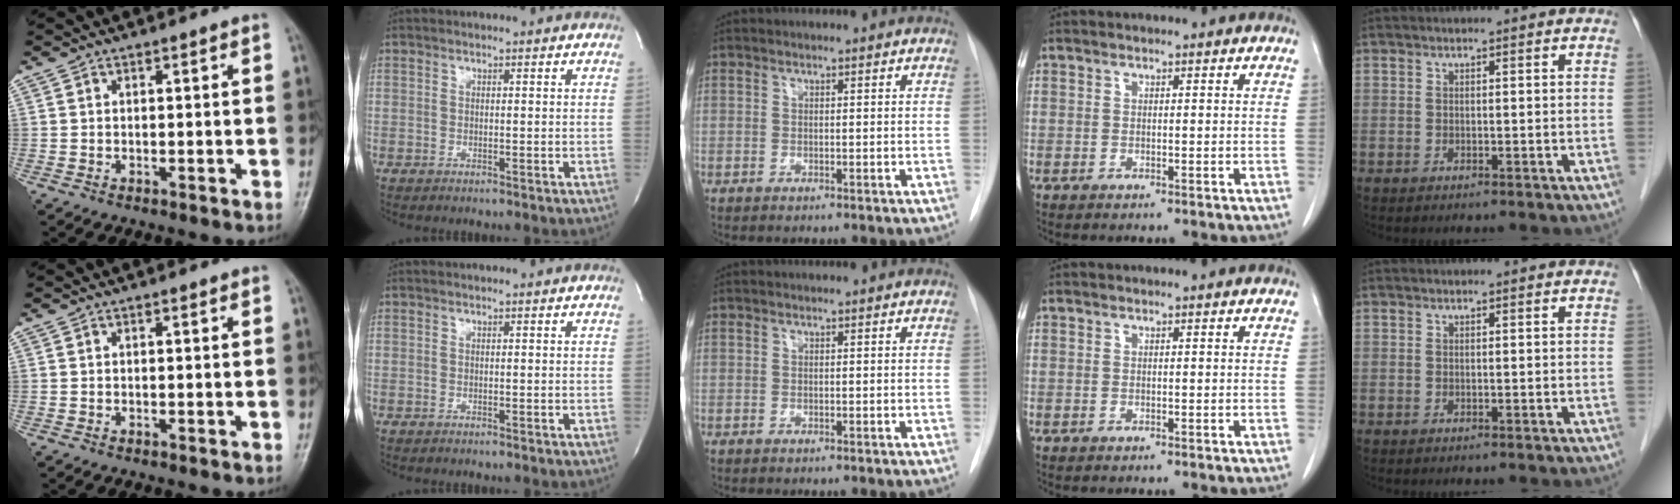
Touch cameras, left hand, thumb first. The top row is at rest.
{}